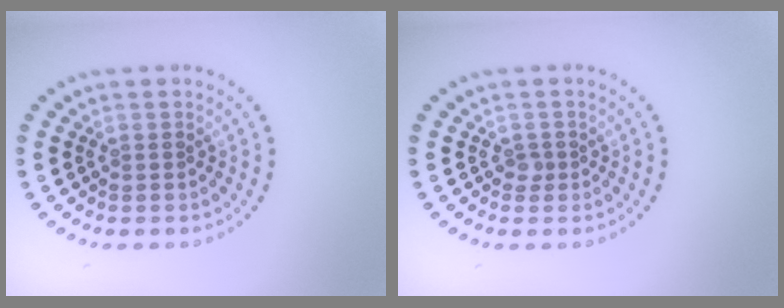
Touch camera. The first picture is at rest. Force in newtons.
{"total": 0.8, "press": 0.5, "slide": 0.6}